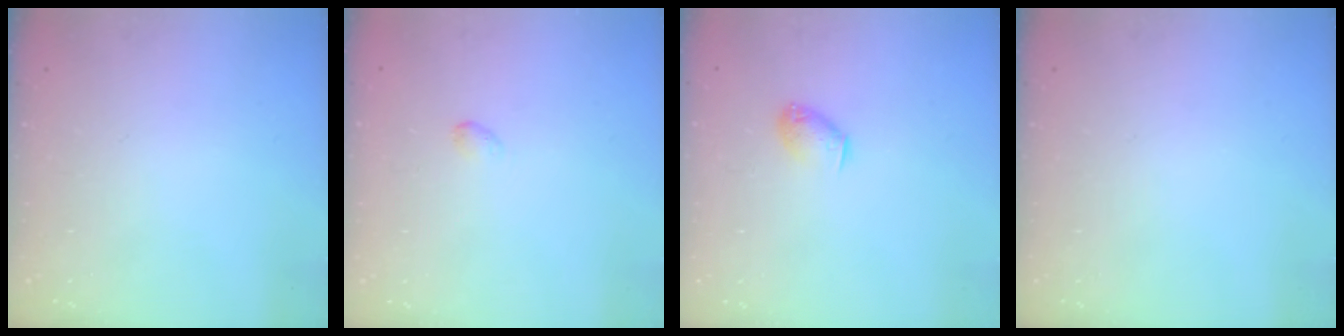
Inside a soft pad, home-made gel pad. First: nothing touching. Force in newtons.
{"total": 2.7, "press": 2.6, "slide": 0.5}
{"total": 6.6, "press": 6.6, "slide": 1.1}
{"total": 0.0}